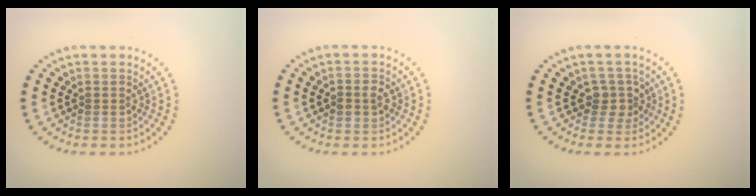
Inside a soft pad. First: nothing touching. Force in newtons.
{"total": 1.5, "press": 1.5, "slide": 0.1}
{"total": 2.0, "press": 1.5, "slide": 1.2}